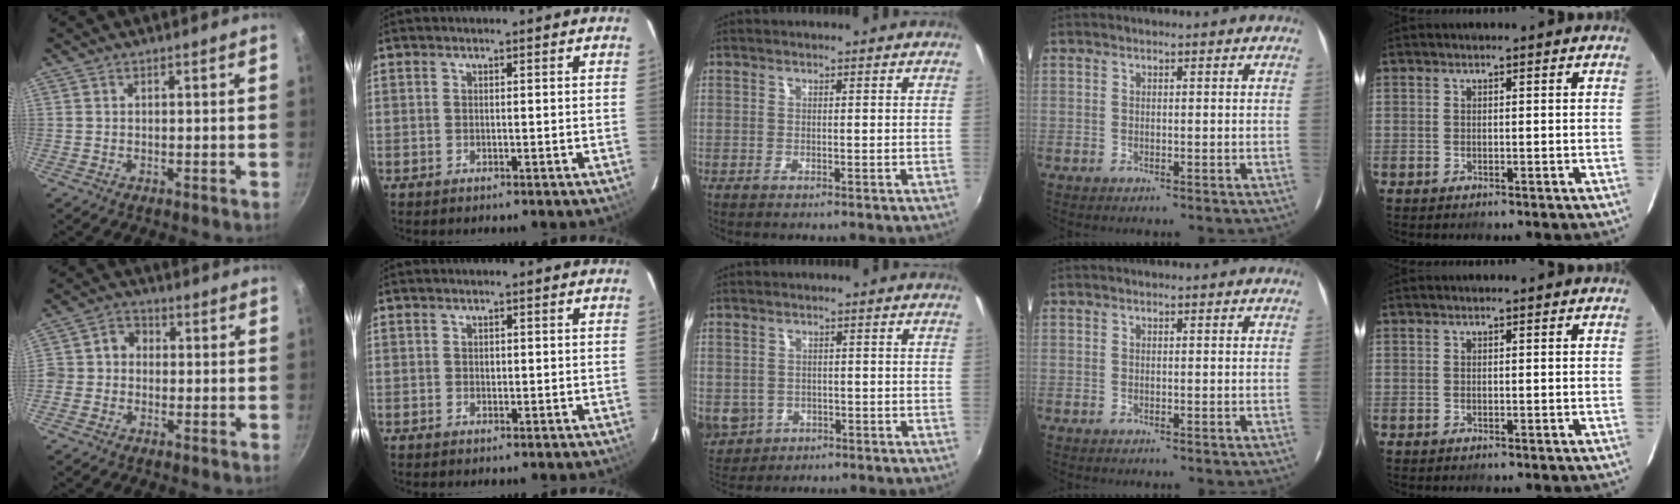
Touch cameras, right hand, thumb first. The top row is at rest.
{"thumb": {"total": 4.7, "force": [-0.5, 4.3, 2.0], "torque": [-0.005, 0.011, -0.025]}, "index": {"total": 0.6, "force": [0.0, 0.6, 0.2], "torque": [-0.002, 0.002, 0.001]}, "middle": {"total": 7.8, "force": [-1.8, 6.8, 3.3], "torque": [-0.085, -0.010, -0.015]}}